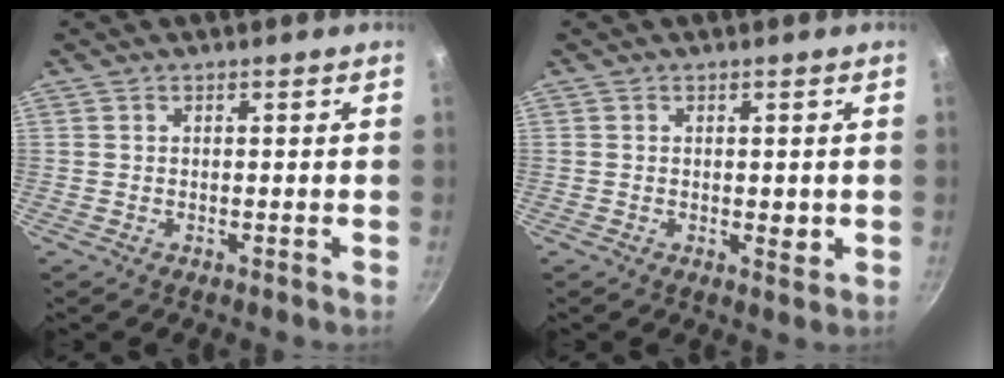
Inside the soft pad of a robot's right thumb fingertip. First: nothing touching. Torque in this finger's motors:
{"motor_torque": [1.17, 0.20, 0.64, -0.40, 0.01]}